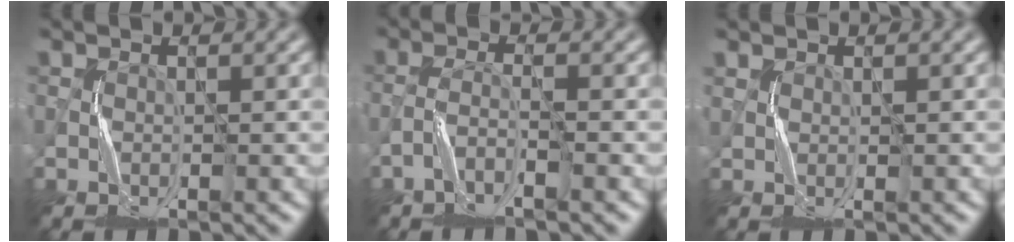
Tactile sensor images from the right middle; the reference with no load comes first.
{"total": 1.6, "force": [-1.3, -0.1, 0.9], "torque": [-0.024, 0.008, -0.034]}
{"total": 1.0, "force": [0.8, 0.5, 0.2], "torque": [-0.004, -0.001, 0.018]}